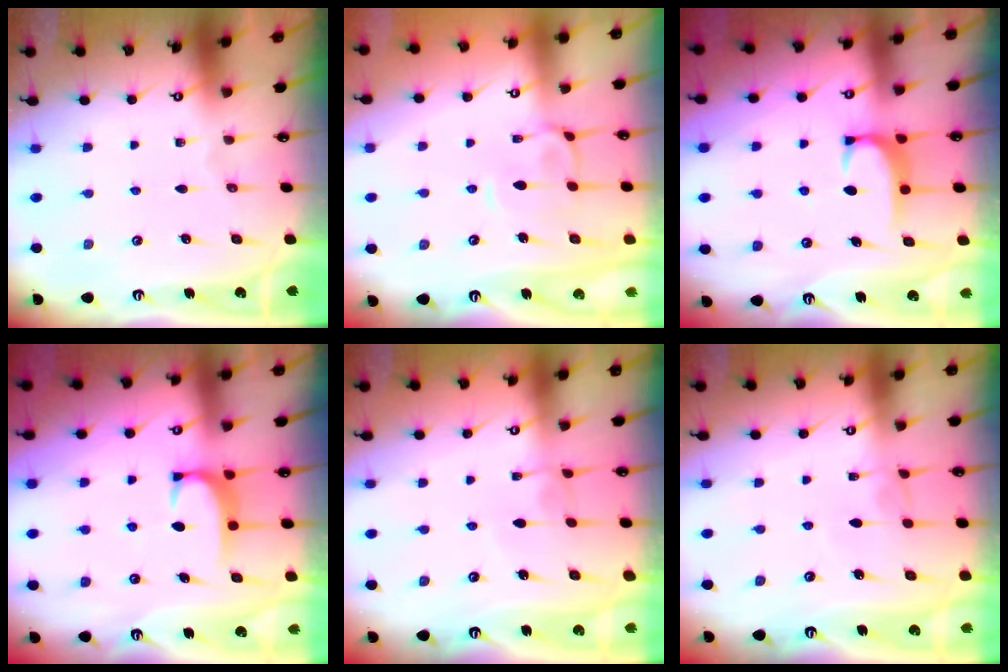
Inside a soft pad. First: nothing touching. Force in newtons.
{"total": 1.8, "press": 1.5, "slide": 0.9}
{"total": 1.9, "press": 1.9, "slide": 0.5}
{"total": 1.7, "press": 1.6, "slide": 0.5}
{"total": 1.6, "press": 1.5, "slide": 0.2}
{"total": 2.1, "press": 2.0, "slide": 0.3}